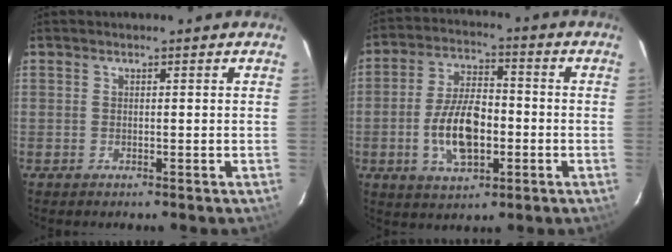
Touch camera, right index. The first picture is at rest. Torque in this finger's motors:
{"motor_torque": [1.98, -0.15, 0.45, 0.10]}